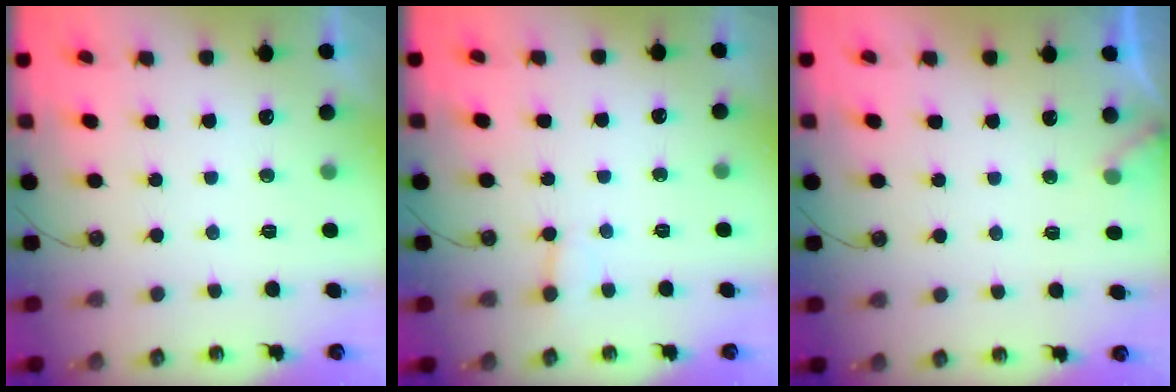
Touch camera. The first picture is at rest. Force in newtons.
{"total": 2.7, "press": 2.7, "slide": 0.5}
{"total": 3.4, "press": 3.4, "slide": 0.1}